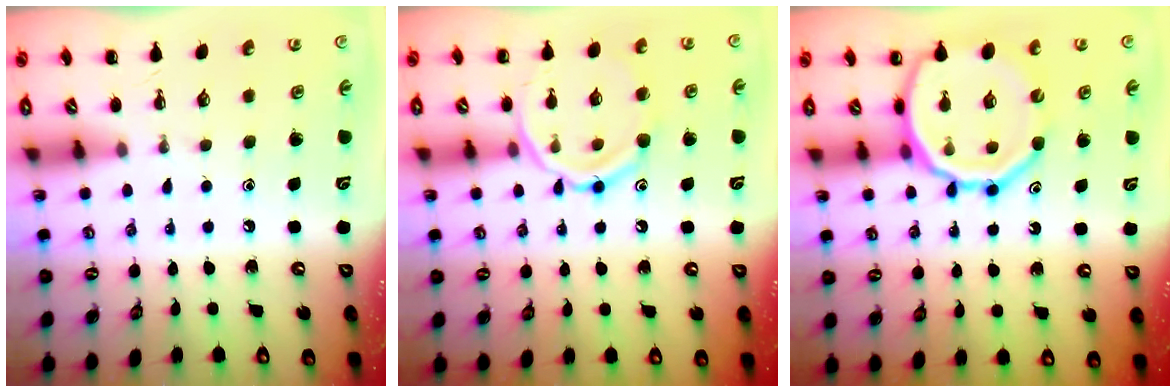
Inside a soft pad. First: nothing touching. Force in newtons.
{"total": 13.1, "press": 13.0, "slide": 1.1}
{"total": 18.2, "press": 18.0, "slide": 2.8}